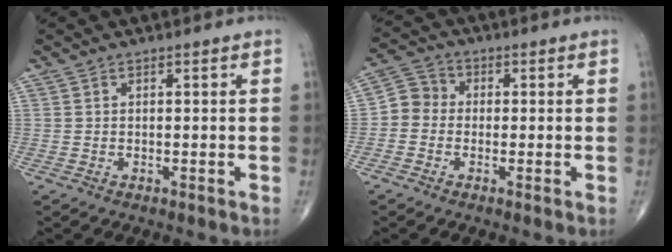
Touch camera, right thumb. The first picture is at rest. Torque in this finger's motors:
{"motor_torque": [-0.02, 0.00, 0.19, -0.14, 0.02]}